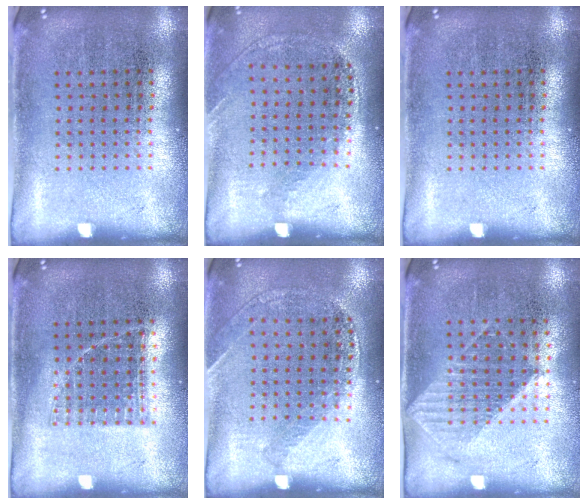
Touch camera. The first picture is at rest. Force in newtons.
{"total": 1.2, "press": 1.0, "slide": 0.8}
{"total": 0.0}
{"total": 0.8, "press": 0.7, "slide": 0.3}
{"total": 1.2, "press": 1.2, "slide": 0.2}
{"total": 1.1, "press": 1.0, "slide": 0.3}